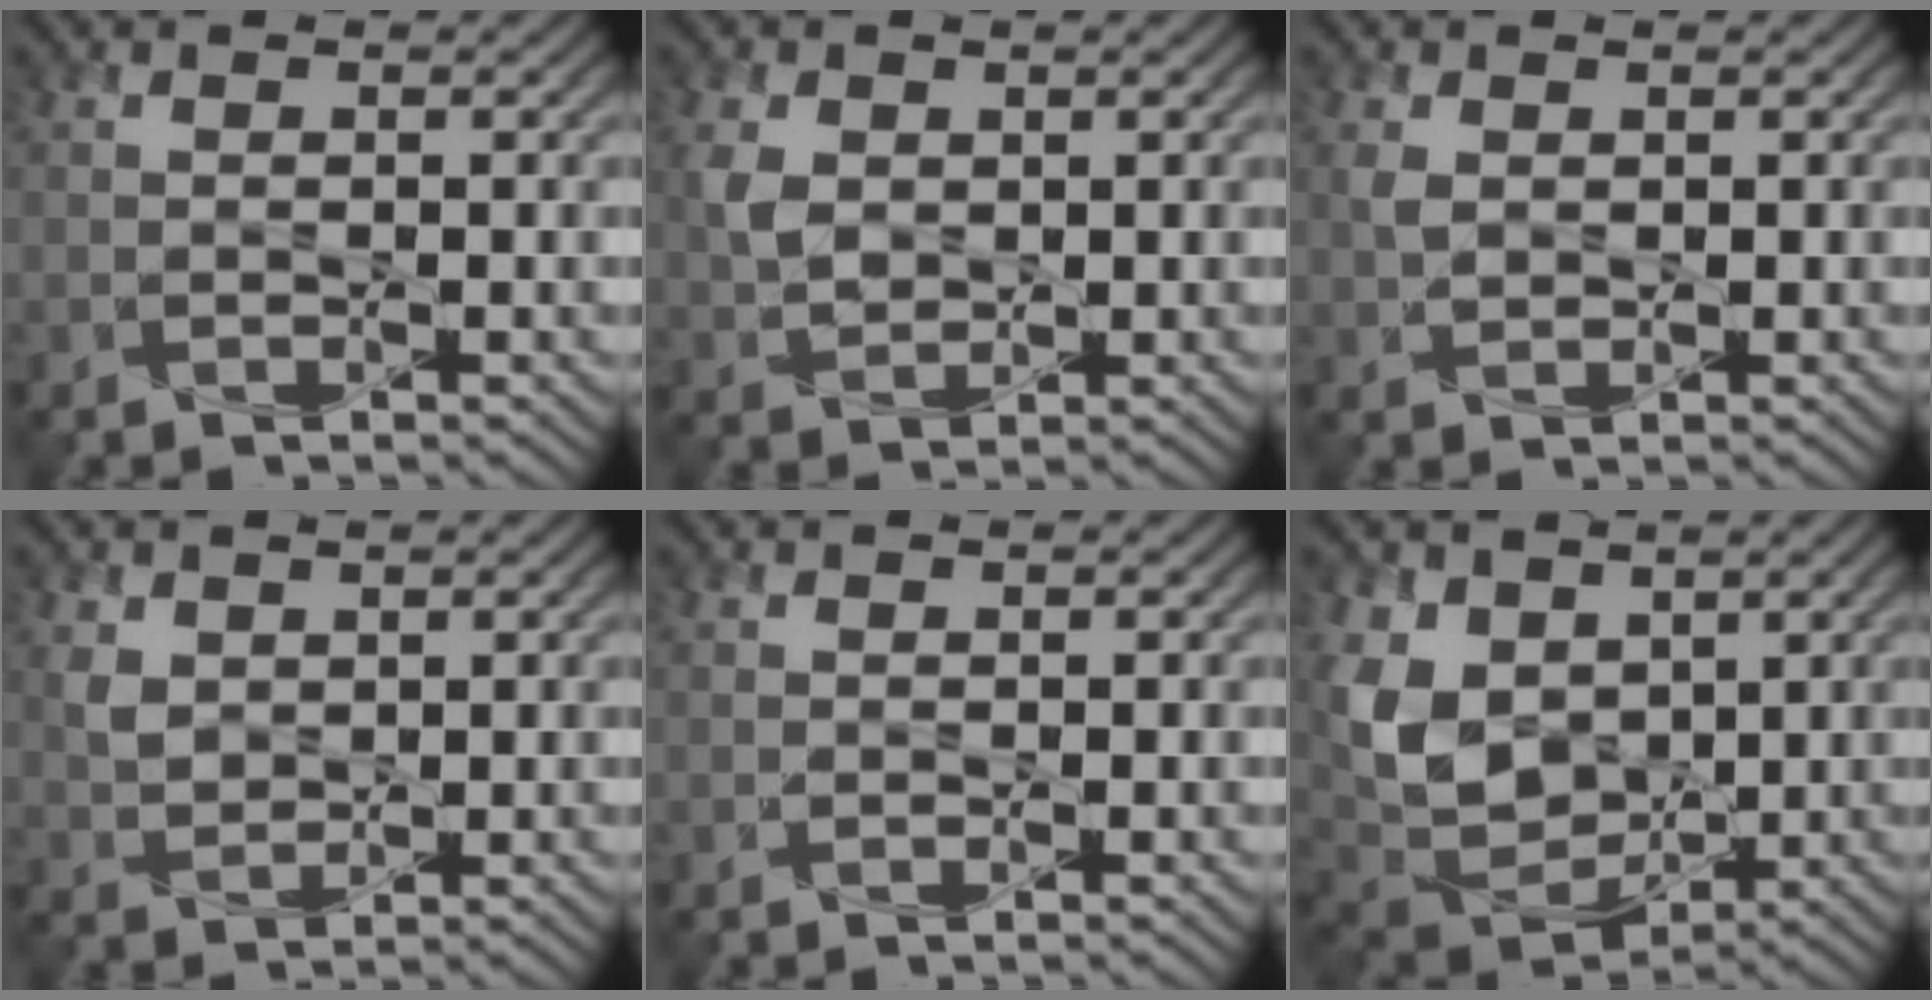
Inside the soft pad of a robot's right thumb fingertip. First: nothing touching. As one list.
[{"total": 3.6, "force": [0.9, 2.7, 2.2], "torque": [-0.060, 0.000, 0.018]}, {"total": 1.7, "force": [0.6, 1.2, 1.1], "torque": [-0.036, 0.000, 0.013]}, {"total": 2.7, "force": [1.2, 2.0, 1.3], "torque": [-0.039, -0.003, 0.027]}, {"total": 0.0}, {"total": 10.1, "force": [2.8, 7.3, 6.3], "torque": [-0.184, -0.006, 0.055]}]